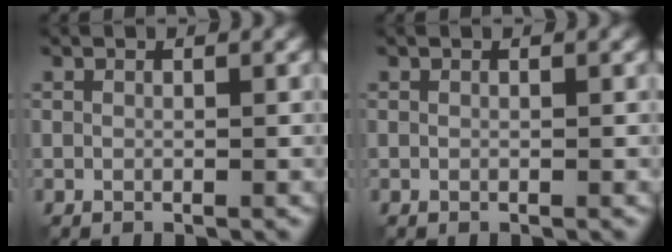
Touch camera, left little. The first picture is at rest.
{"total": 0.0}